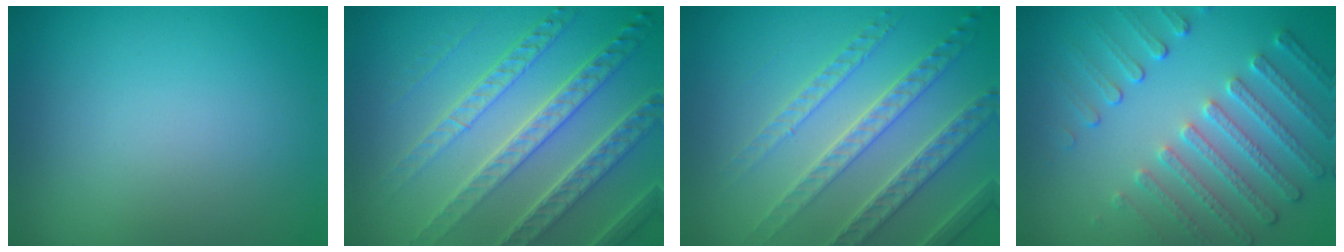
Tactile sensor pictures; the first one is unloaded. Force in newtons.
{"total": 7.6, "press": 5.2, "slide": 5.5}
{"total": 4.4, "press": 4.2, "slide": 1.1}
{"total": 5.1, "press": 3.8, "slide": 3.3}